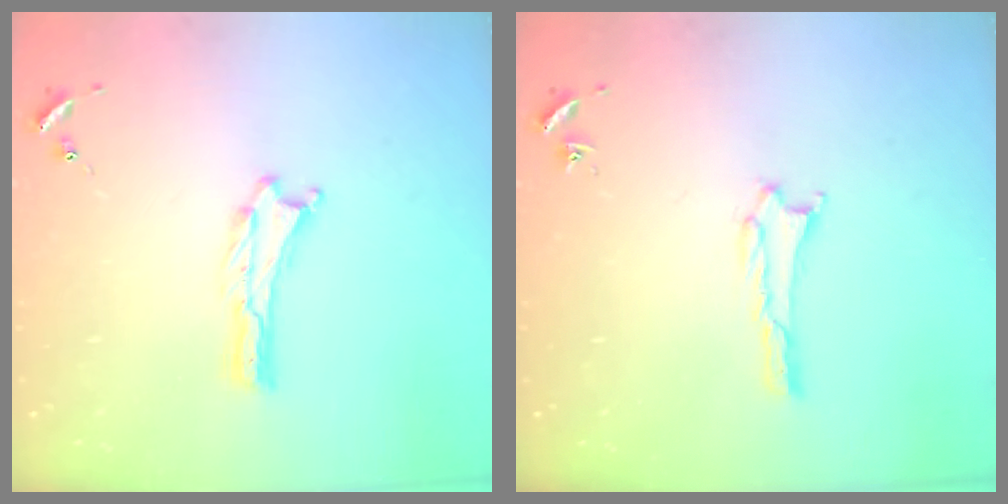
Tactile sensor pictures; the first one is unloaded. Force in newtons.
{"total": 0.9, "press": 0.8, "slide": 0.1}